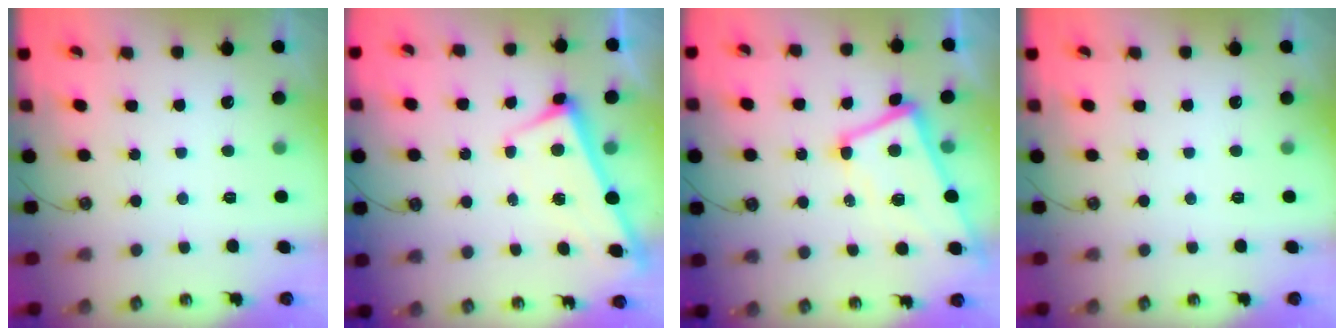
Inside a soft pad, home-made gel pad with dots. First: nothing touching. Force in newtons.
{"total": 2.8, "press": 2.8, "slide": 0.5}
{"total": 1.9, "press": 1.7, "slide": 0.9}
{"total": 0.0}